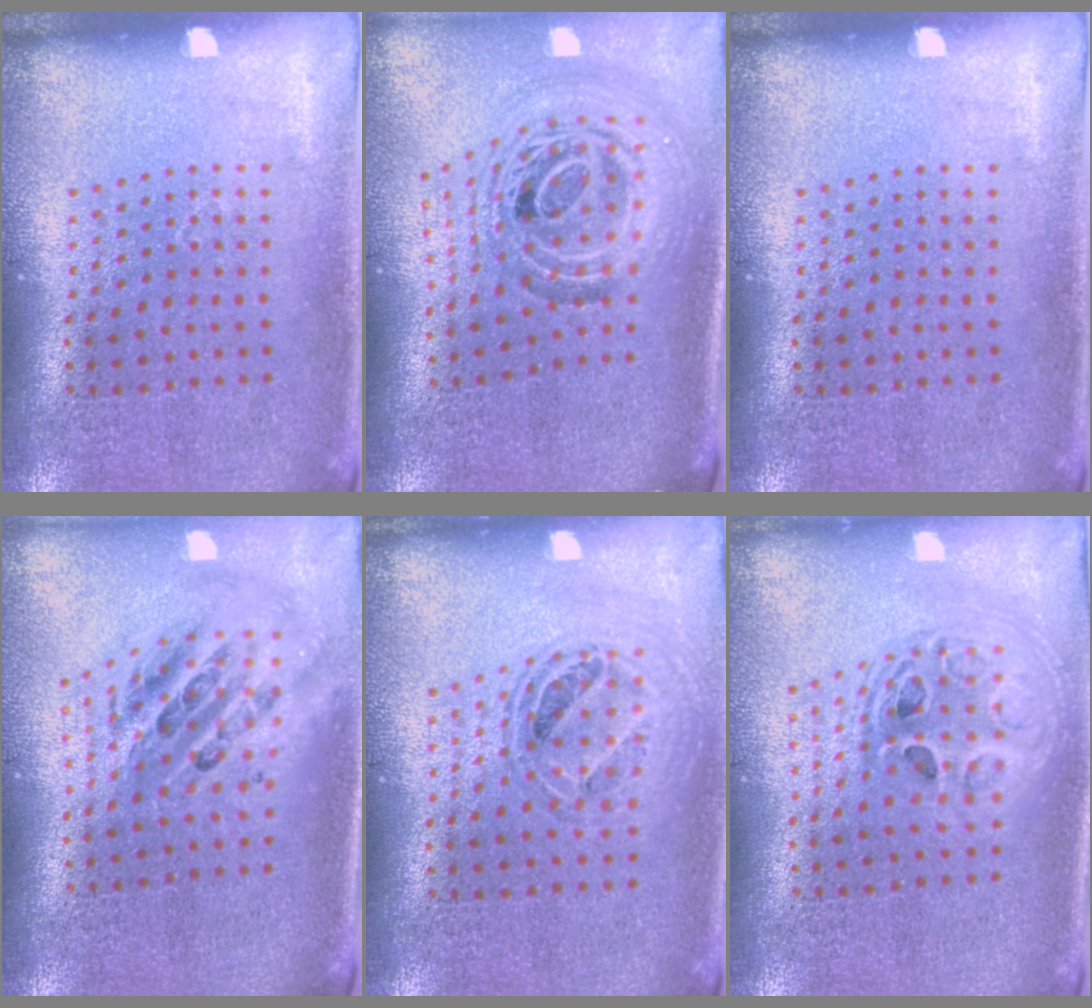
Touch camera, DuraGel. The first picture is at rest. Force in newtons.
{"total": 1.9, "press": 1.5, "slide": 1.1}
{"total": 0.0}
{"total": 2.4, "press": 1.7, "slide": 1.6}
{"total": 0.8, "press": 0.8, "slide": 0.1}
{"total": 2.0, "press": 1.6, "slide": 1.2}